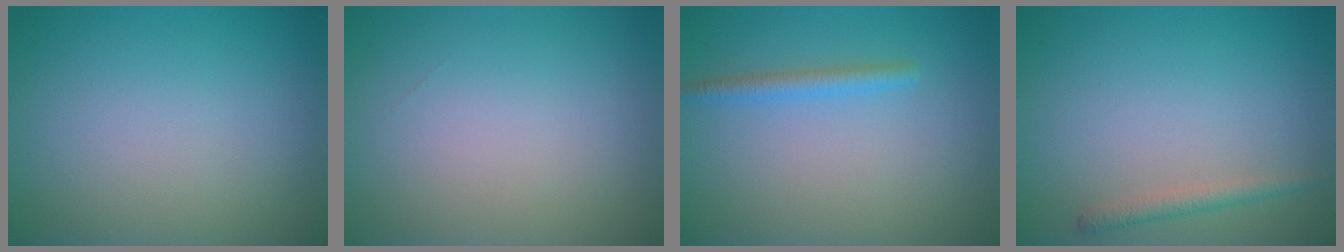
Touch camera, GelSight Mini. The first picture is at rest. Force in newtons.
{"total": 0.0}
{"total": 1.6, "press": 1.6, "slide": 0.0}
{"total": 1.4, "press": 1.4, "slide": 0.1}